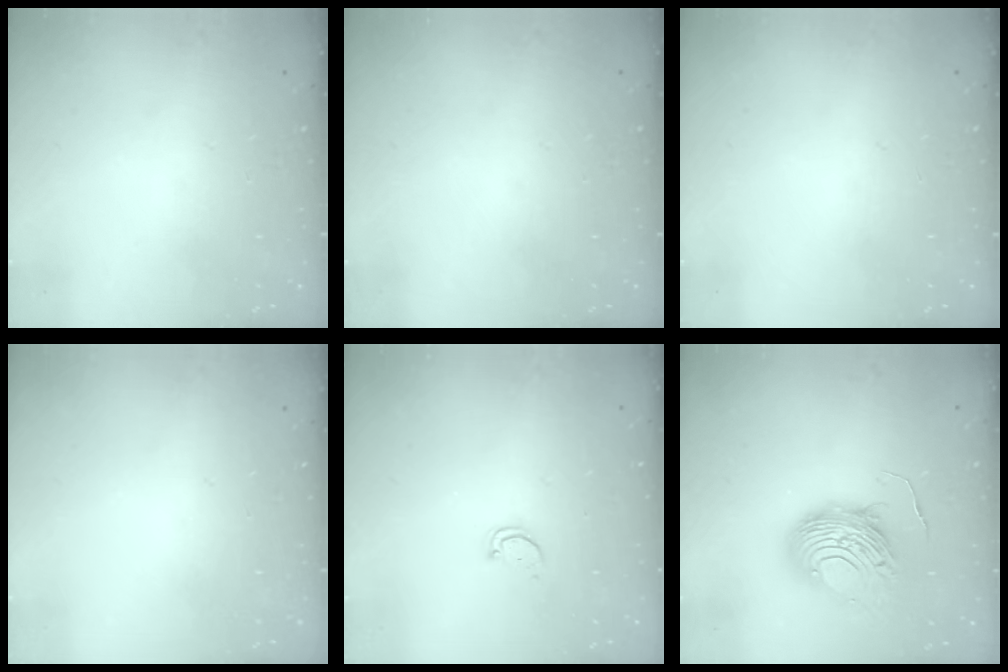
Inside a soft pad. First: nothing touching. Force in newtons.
{"total": 0.0}
{"total": 0.0}
{"total": 0.0}
{"total": 1.8, "press": 1.8, "slide": 0.1}
{"total": 11.4, "press": 11.3, "slide": 0.8}